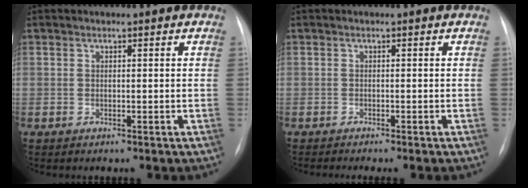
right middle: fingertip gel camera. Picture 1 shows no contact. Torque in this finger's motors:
{"motor_torque": [0.08, -0.03, 0.00, 0.00]}